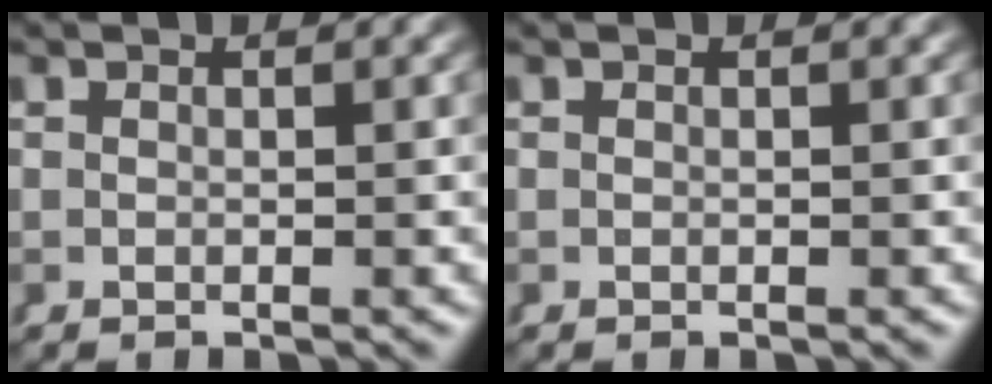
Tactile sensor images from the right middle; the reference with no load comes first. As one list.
[{"total": 0.0}]